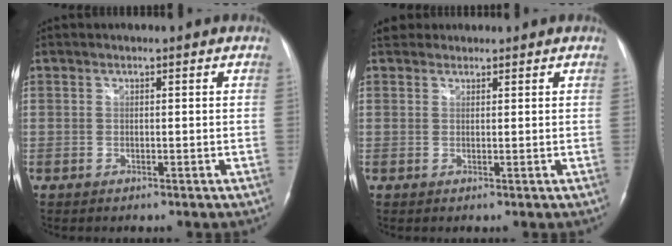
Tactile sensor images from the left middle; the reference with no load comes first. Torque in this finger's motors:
{"motor_torque": [0.14, -0.12, -0.08, 0.01]}